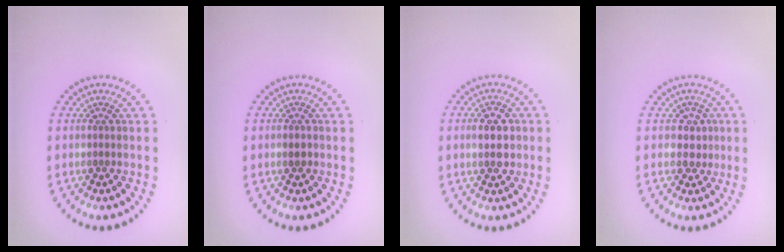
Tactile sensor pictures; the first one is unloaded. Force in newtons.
{"total": 0.9, "press": 0.8, "slide": 0.3}
{"total": 3.0, "press": 3.0, "slide": 0.1}
{"total": 1.9, "press": 1.4, "slide": 1.2}